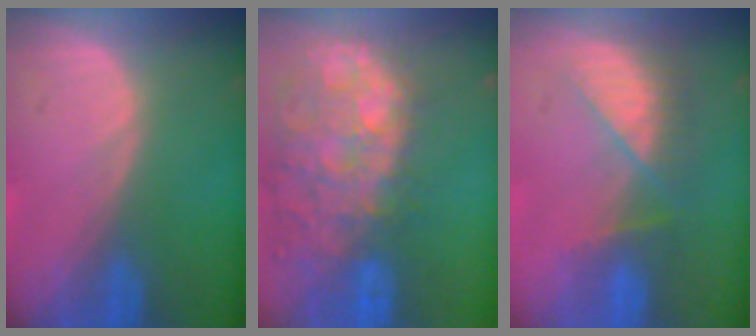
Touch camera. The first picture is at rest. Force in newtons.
{"total": 14.0, "press": 11.6, "slide": 7.9}
{"total": 8.1, "press": 7.0, "slide": 4.1}